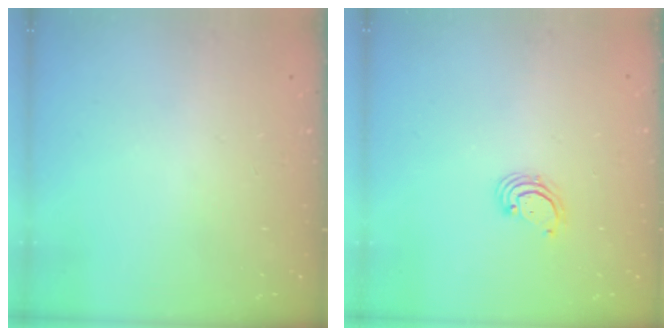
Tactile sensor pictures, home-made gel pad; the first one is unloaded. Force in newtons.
{"total": 2.8, "press": 2.8, "slide": 0.3}